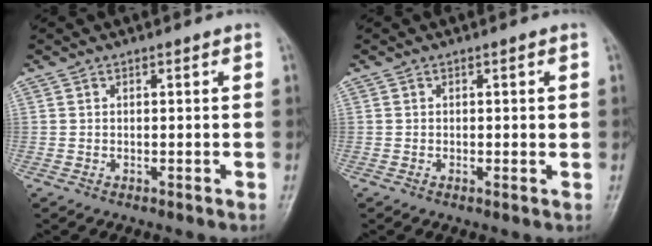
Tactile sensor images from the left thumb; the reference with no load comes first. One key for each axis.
{"total": 1.3, "fx": 0.0, "fy": 0.5, "fz": 1.2, "tx": -0.015, "ty": -0.002, "tz": -0.002}